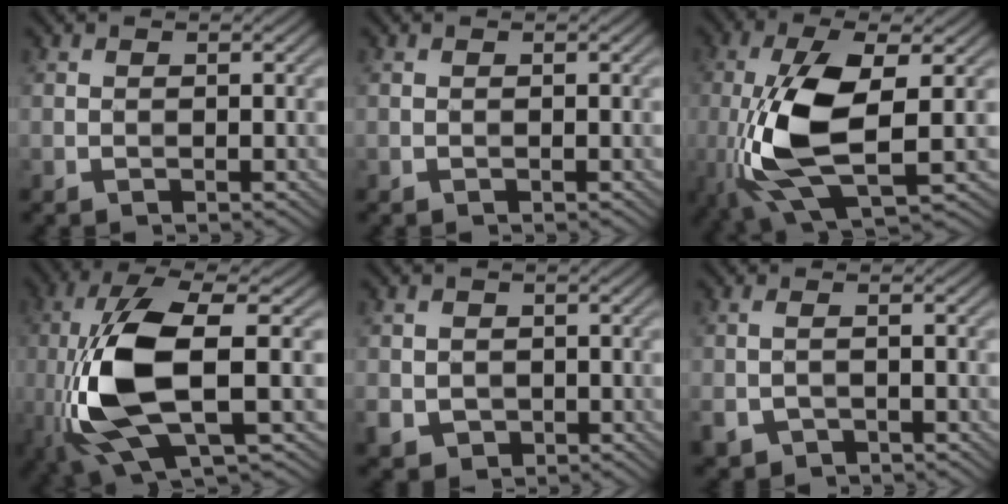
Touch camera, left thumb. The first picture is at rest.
{"total": 0.0}
{"total": 11.6, "force": [-1.8, 4.3, 10.6], "torque": [-0.236, -0.003, -0.034]}
{"total": 12.1, "force": [-2.1, 4.0, 11.2], "torque": [-0.253, -0.001, -0.042]}
{"total": 3.5, "force": [-1.0, 3.1, 1.2], "torque": [-0.038, -0.010, -0.019]}
{"total": 2.0, "force": [-1.3, 0.9, 1.1], "torque": [-0.033, -0.003, -0.027]}